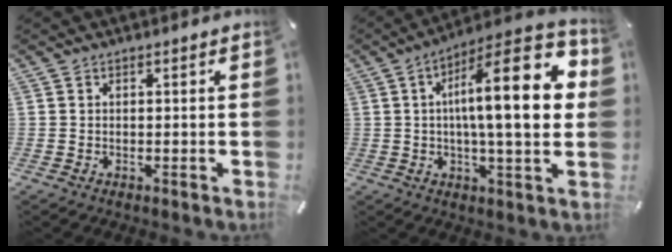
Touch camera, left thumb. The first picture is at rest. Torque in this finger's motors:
{"motor_torque": [2.48, 2.52, 2.14, -0.62, 0.50]}